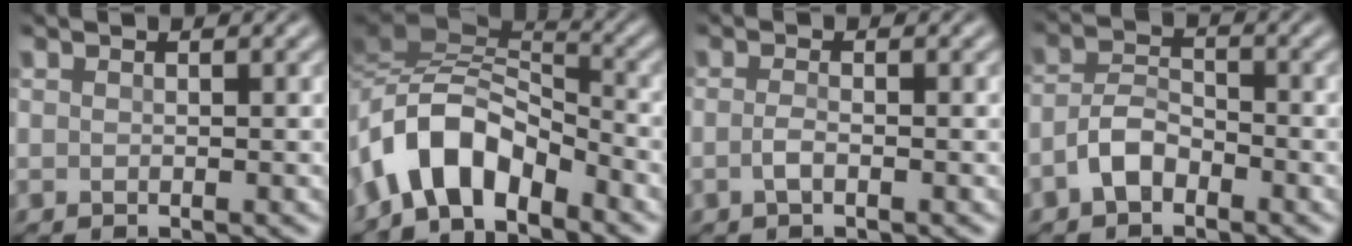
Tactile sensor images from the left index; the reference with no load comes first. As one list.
[{"total": 7.1, "force": [-4.7, 3.3, 4.2], "torque": [-0.064, 0.008, -0.091]}, {"total": 1.2, "force": [-0.8, 0.2, 0.9], "torque": [-0.021, -0.001, -0.014]}, {"total": 3.0, "force": [-2.1, 1.4, 1.6], "torque": [-0.034, 0.007, -0.043]}]